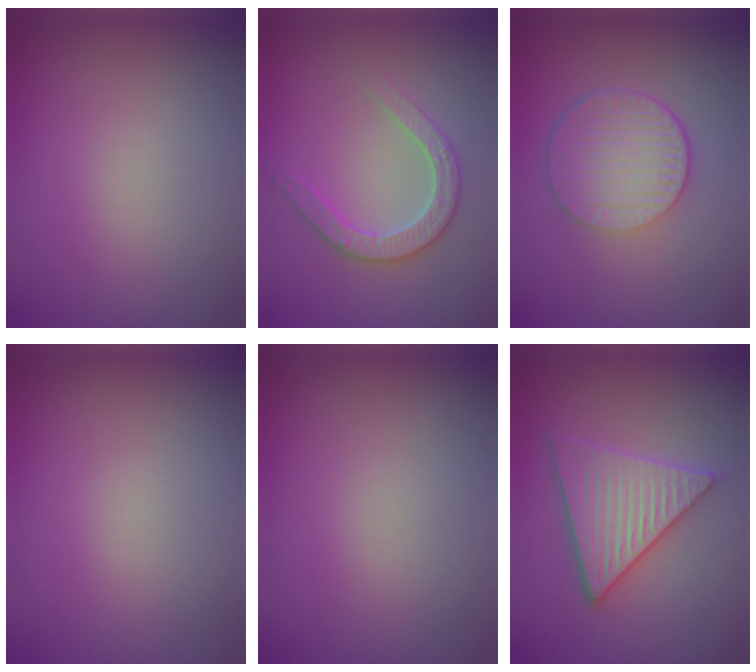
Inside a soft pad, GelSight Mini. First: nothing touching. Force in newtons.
{"total": 3.0, "press": 2.9, "slide": 0.6}
{"total": 6.4, "press": 4.4, "slide": 4.7}
{"total": 0.0}
{"total": 0.0}
{"total": 5.6, "press": 5.6, "slide": 0.7}